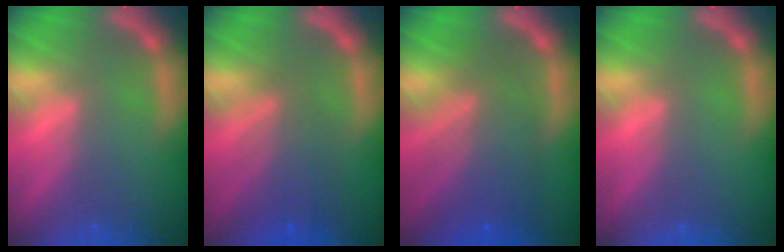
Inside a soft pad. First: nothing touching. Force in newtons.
{"total": 5.0}
{"total": 8.0}
{"total": 0.0}